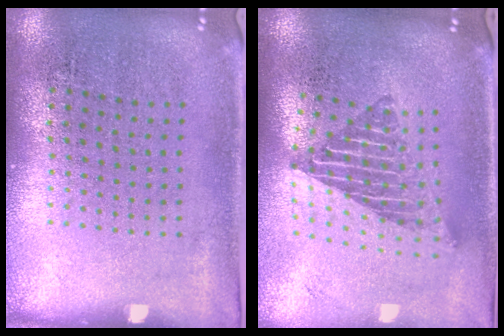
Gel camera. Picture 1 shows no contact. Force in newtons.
{"total": 1.9, "press": 1.5, "slide": 1.3}